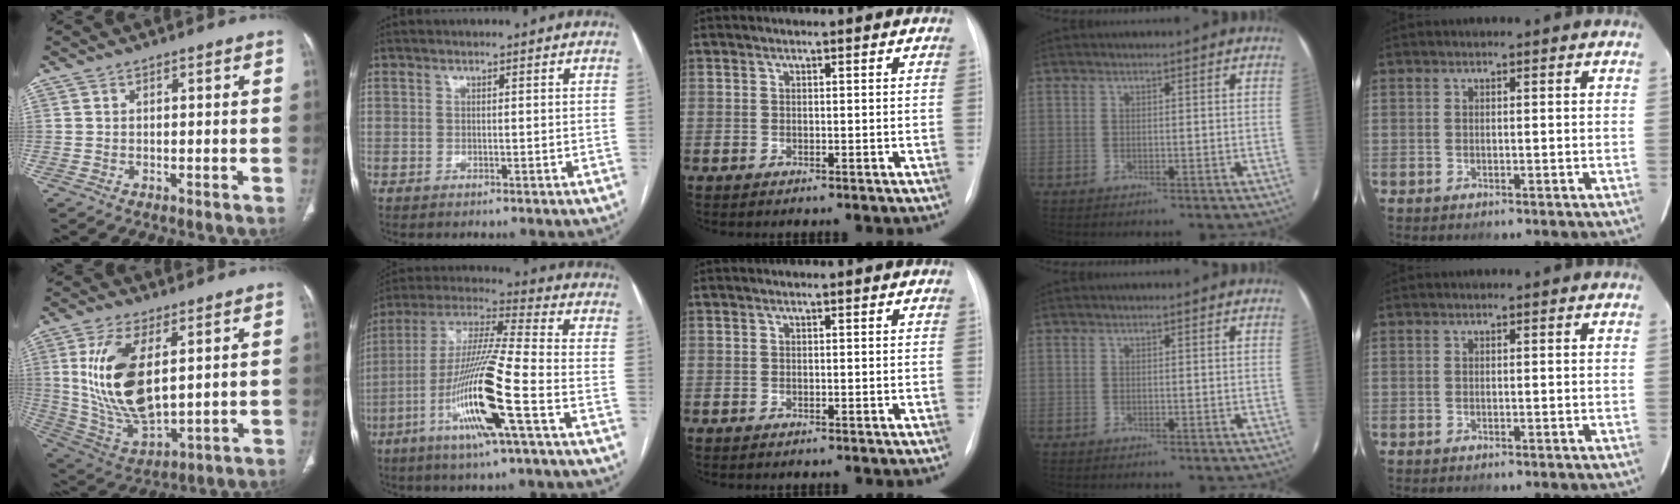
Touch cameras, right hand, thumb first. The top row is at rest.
{"thumb": {"total": 17.5, "force": [4.0, 8.2, 14.9], "torque": [-0.292, -0.024, 0.093]}, "index": {"total": 16.9, "force": [-6.4, -0.2, 15.6], "torque": [-0.315, -0.014, -0.125]}}